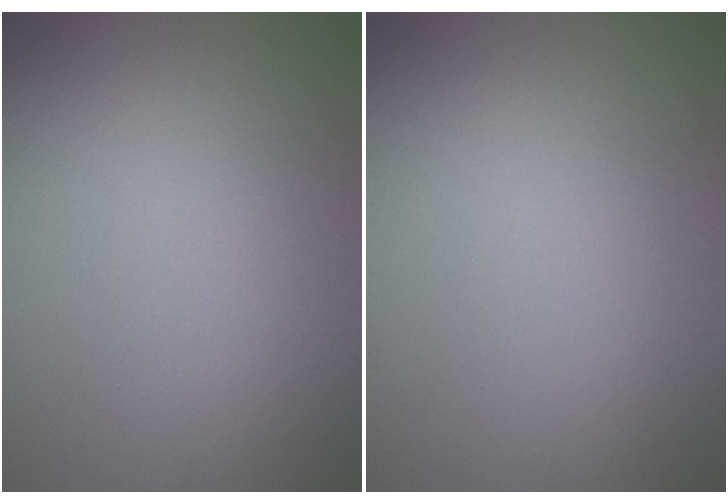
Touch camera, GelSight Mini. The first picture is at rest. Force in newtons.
{"total": 0.0}